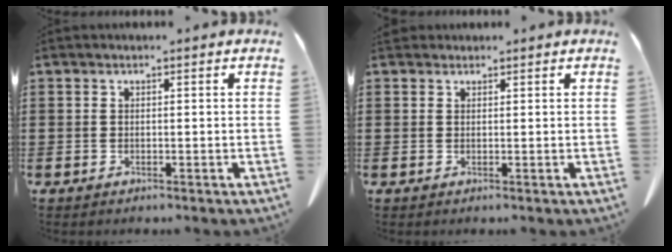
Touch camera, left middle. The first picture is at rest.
{"total": 1.0, "force": [0.8, 0.4, 0.2], "torque": [-0.007, 0.002, 0.017]}